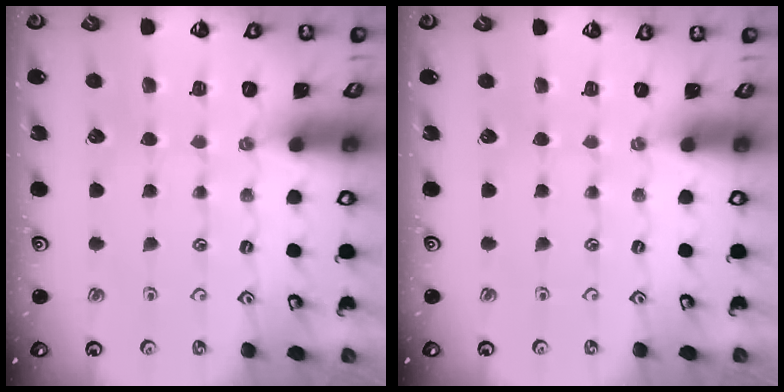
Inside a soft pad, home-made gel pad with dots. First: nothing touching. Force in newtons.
{"total": 0.0}